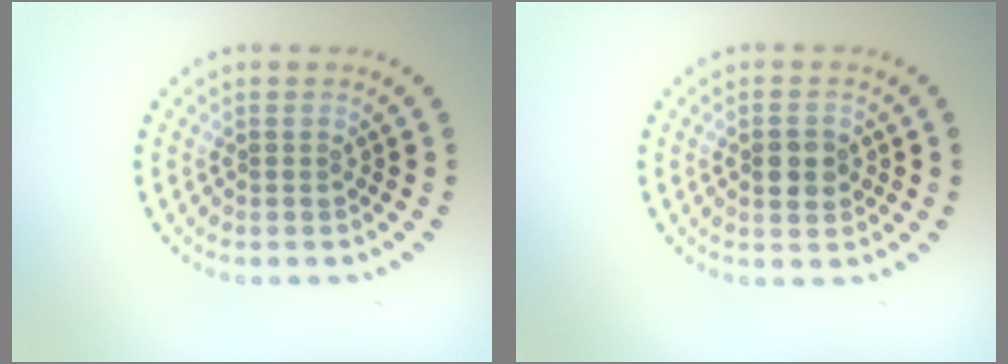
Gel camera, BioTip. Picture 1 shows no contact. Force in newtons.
{"total": 2.8, "press": 2.8, "slide": 0.1}